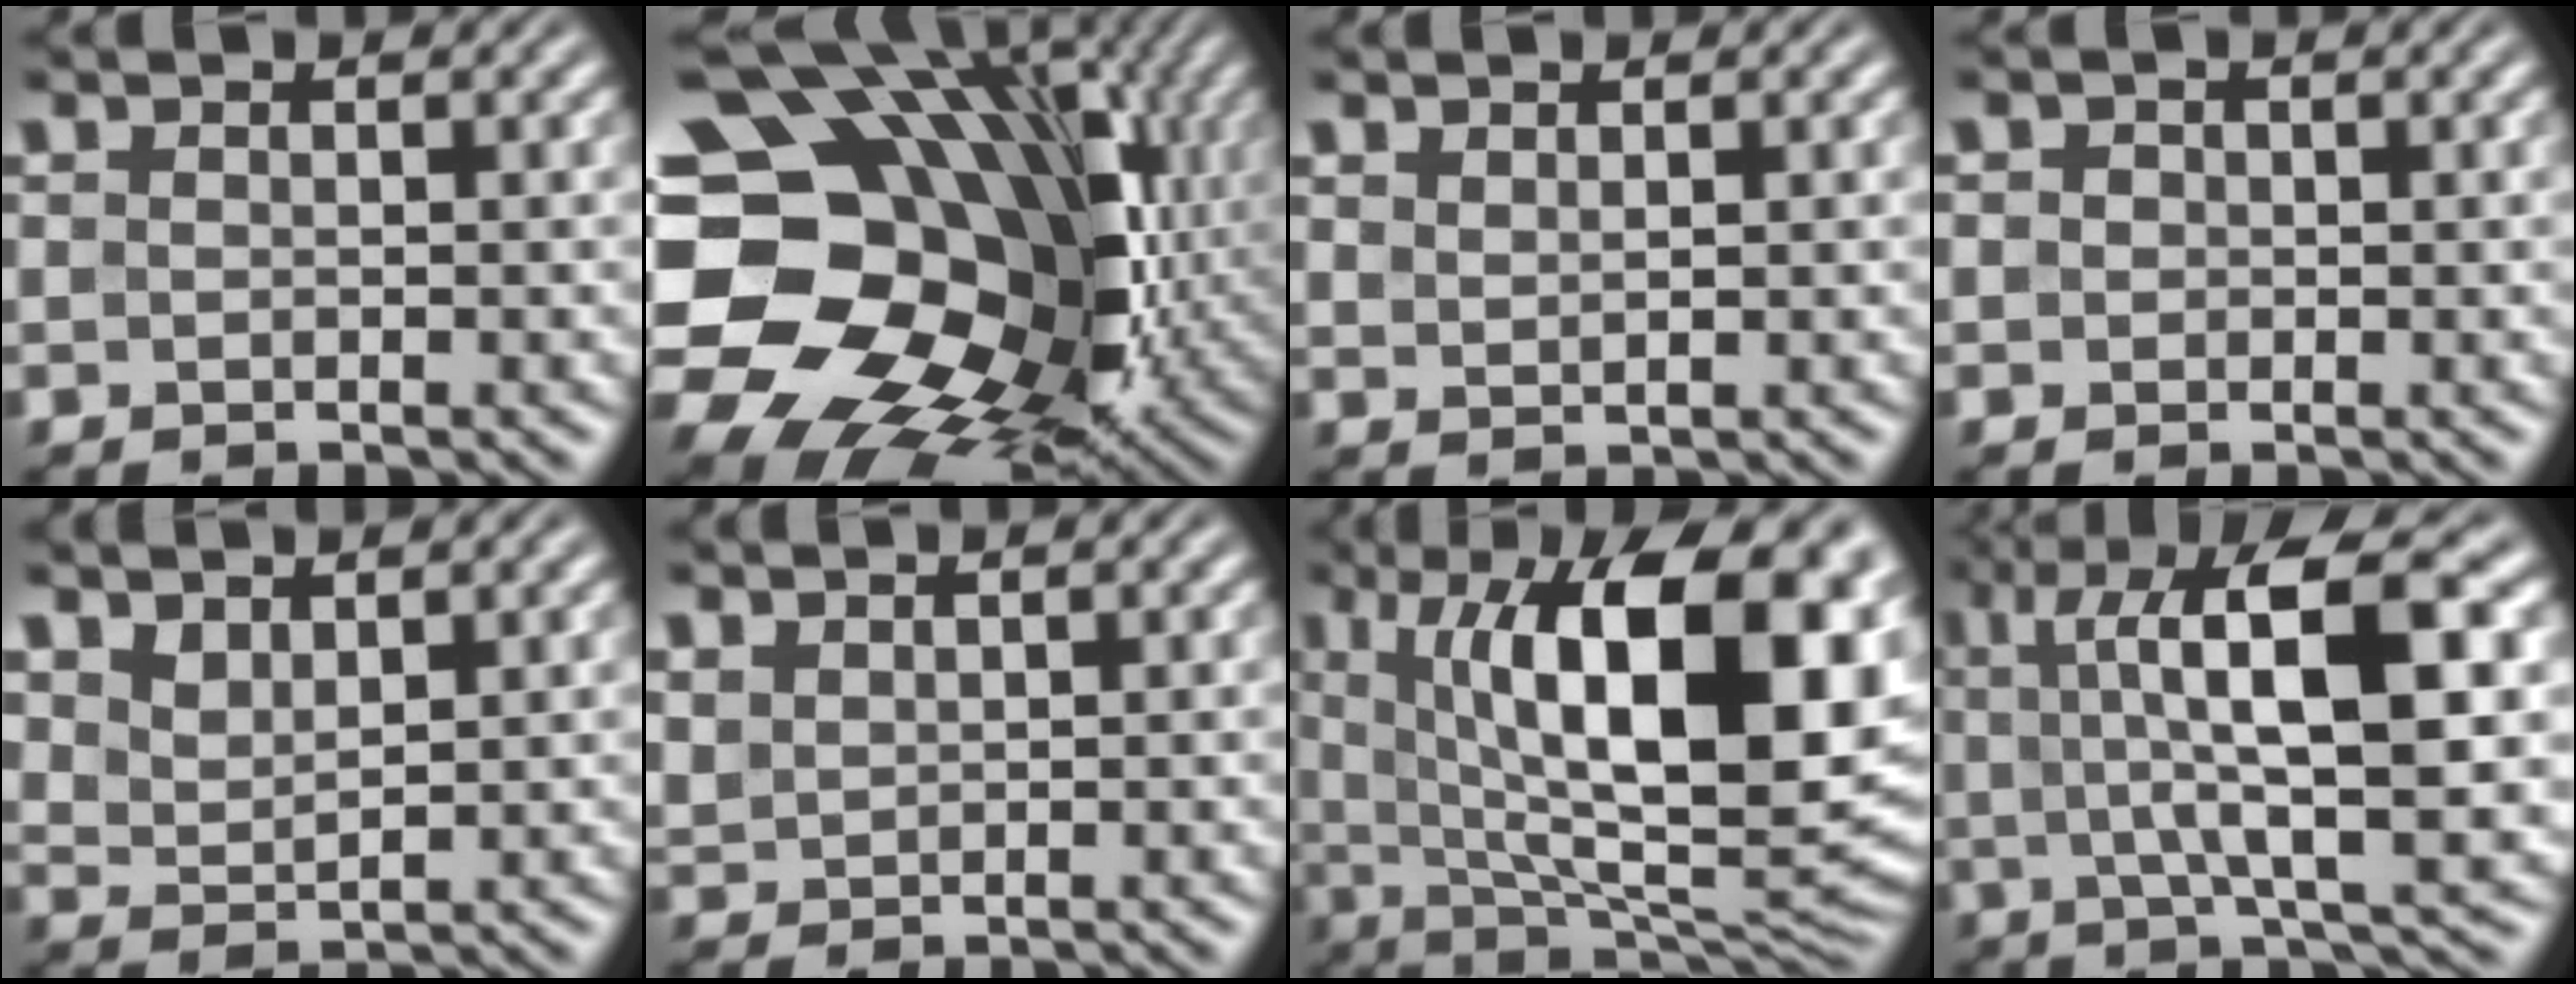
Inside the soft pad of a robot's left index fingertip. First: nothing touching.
{"total": 20.4, "force": [0.4, 16.2, 12.5], "torque": [-0.223, -0.008, 0.032]}
{"total": 1.0, "force": [0.8, 0.3, 0.5], "torque": [-0.014, 0.000, 0.017]}
{"total": 0.9, "force": [0.2, 0.9, 0.3], "torque": [-0.002, 0.001, -0.003]}
{"total": 2.4, "force": [1.9, 1.0, 1.1], "torque": [-0.027, -0.002, 0.043]}
{"total": 1.4, "force": [1.1, 0.7, 0.4], "torque": [-0.014, 0.001, 0.027]}
{"total": 17.6, "force": [4.3, 6.9, 15.6], "torque": [-0.212, 0.006, 0.069]}
{"total": 13.0, "force": [2.6, 3.3, 12.3], "torque": [-0.184, 0.015, 0.039]}